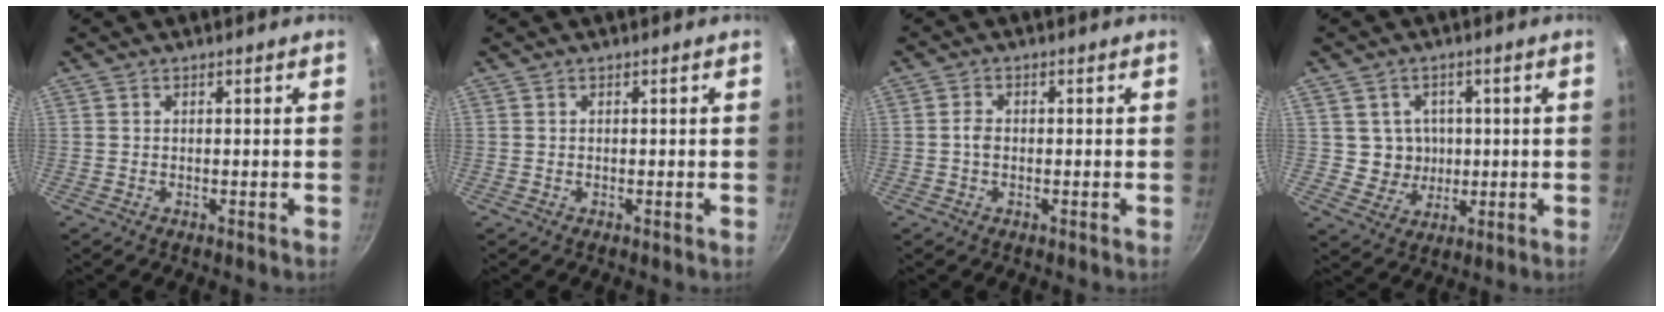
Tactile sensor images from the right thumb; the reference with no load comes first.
{"total": 0.0}
{"total": 2.0, "force": [-0.2, 1.4, 1.4], "torque": [-0.026, 0.006, -0.007]}
{"total": 5.8, "force": [0.5, 5.6, 1.3], "torque": [0.010, 0.003, 0.015]}